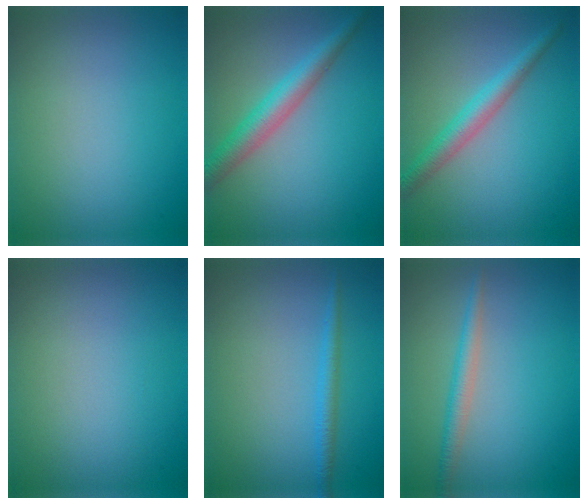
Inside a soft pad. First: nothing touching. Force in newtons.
{"total": 4.1, "press": 4.1, "slide": 0.0}
{"total": 3.2, "press": 3.2, "slide": 0.1}
{"total": 0.0}
{"total": 1.5, "press": 1.5, "slide": 0.1}
{"total": 2.1, "press": 2.1, "slide": 0.0}